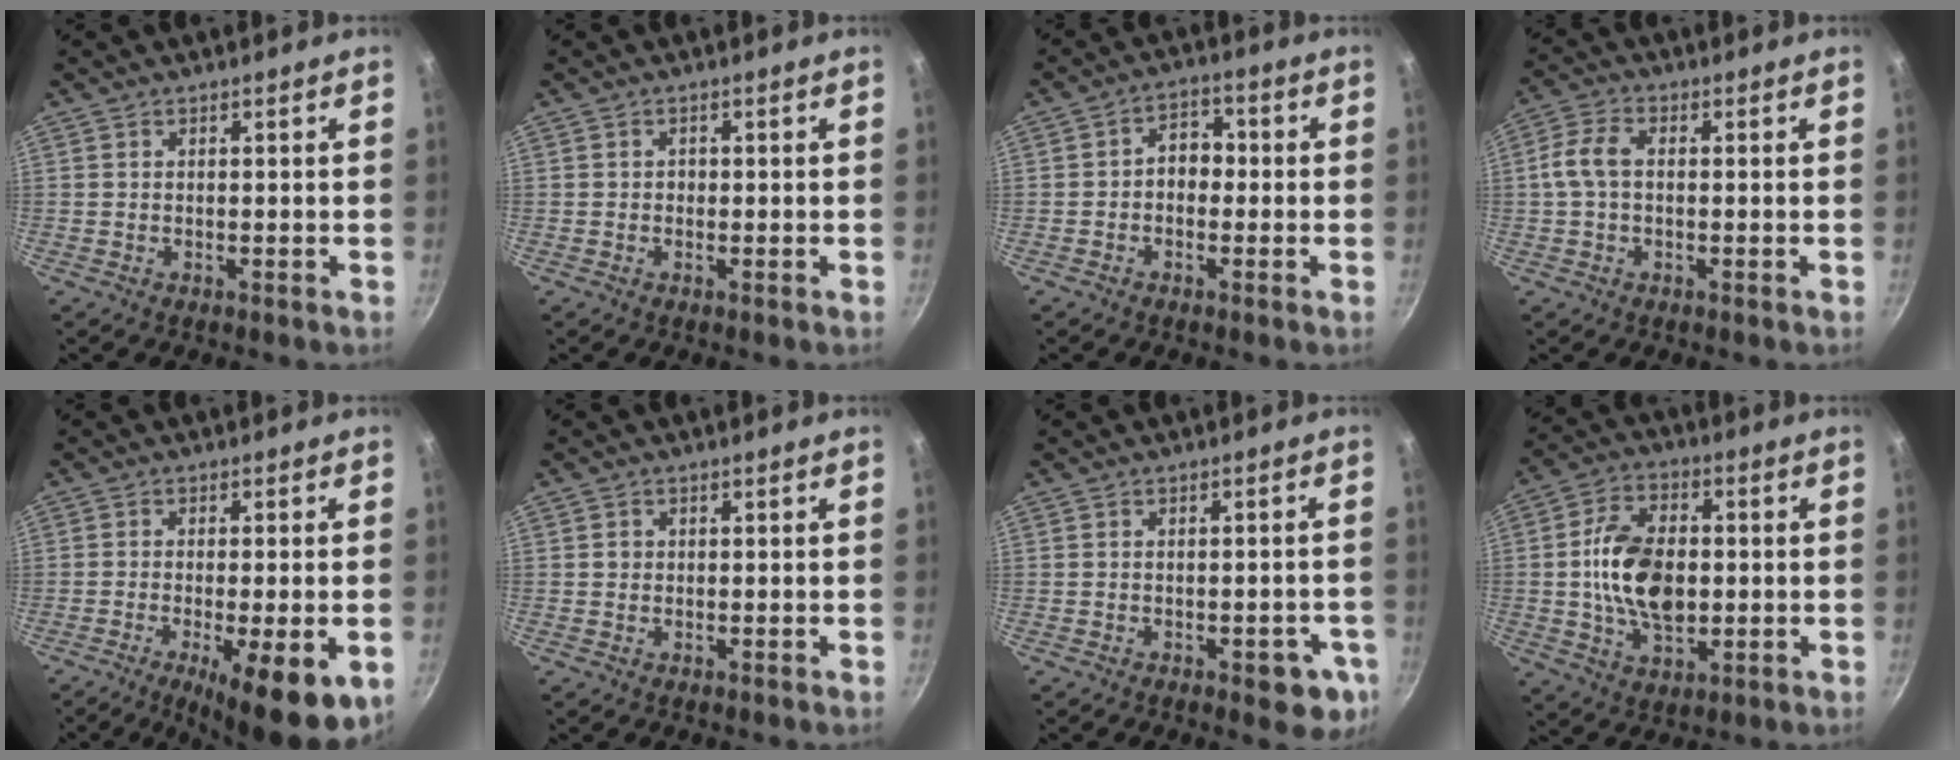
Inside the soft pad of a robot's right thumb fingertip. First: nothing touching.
{"total": 0.8, "force": [-0.1, 0.7, 0.3], "torque": [0.001, 0.003, -0.005]}
{"total": 5.1, "force": [-0.5, 3.8, 3.4], "torque": [-0.025, 0.022, -0.021]}
{"total": 5.8, "force": [0.1, 3.6, 4.5], "torque": [-0.099, 0.018, -0.004]}
{"total": 14.4, "force": [-6.0, 4.0, 12.4], "torque": [-0.149, -0.010, -0.078]}
{"total": 1.0, "force": [0.1, 0.9, 0.3], "torque": [0.000, 0.002, 0.001]}
{"total": 5.9, "force": [-2.8, 2.6, 4.5], "torque": [-0.035, 0.014, -0.029]}
{"total": 14.7, "force": [-0.1, 9.1, 11.5], "torque": [-0.190, 0.009, 0.000]}